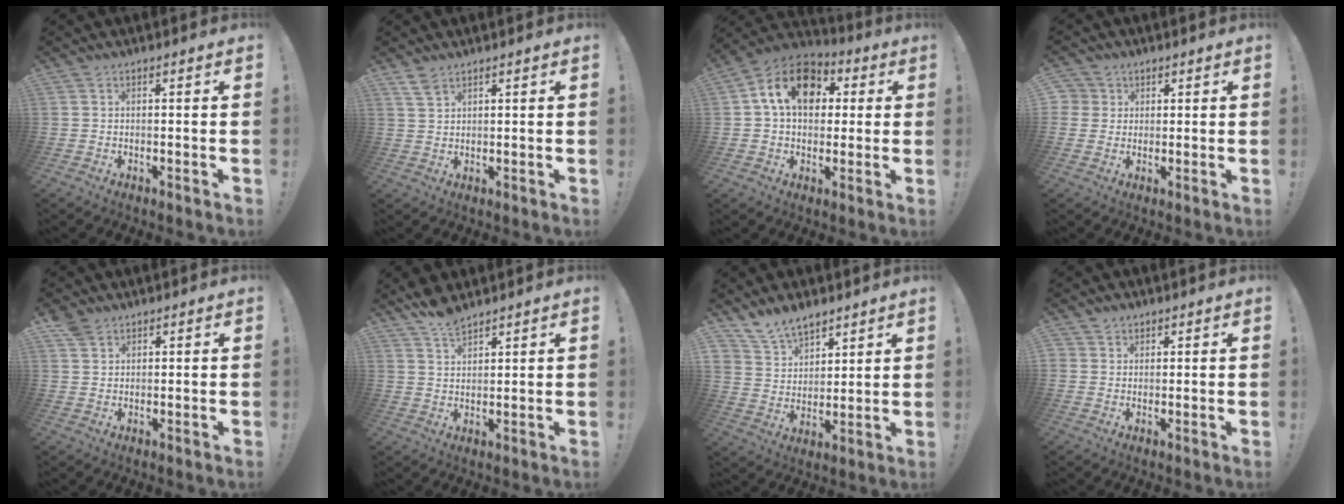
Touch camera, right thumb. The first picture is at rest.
{"total": 3.6, "force": [2.7, 1.7, 1.6], "torque": [-0.025, -0.015, 0.051]}
{"total": 15.9, "force": [4.7, 11.2, 10.3], "torque": [-0.161, 0.009, 0.088]}
{"total": 4.0, "force": [1.5, 3.7, 0.5], "torque": [-0.014, -0.005, 0.029]}
{"total": 3.5, "force": [2.6, 2.0, 1.2], "torque": [-0.013, -0.015, 0.049]}
{"total": 5.9, "force": [5.2, 1.7, 2.2], "torque": [-0.043, -0.030, 0.097]}
{"total": 10.2, "force": [8.5, 5.2, 2.2], "torque": [-0.053, -0.058, 0.170]}
{"total": 2.6, "force": [1.7, 2.0, 0.2], "torque": [-0.001, -0.008, 0.030]}